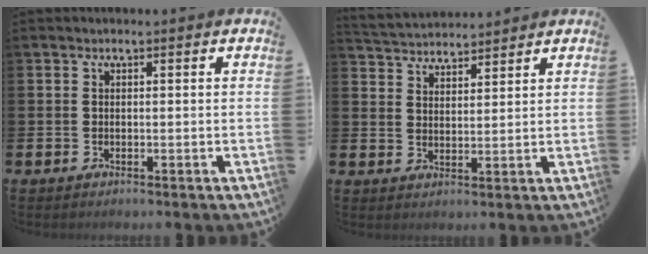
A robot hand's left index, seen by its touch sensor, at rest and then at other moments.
{"total": 4.0, "force": [3.9, 0.7, -0.2], "torque": [-0.010, -0.023, 0.071]}